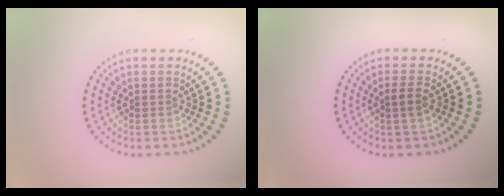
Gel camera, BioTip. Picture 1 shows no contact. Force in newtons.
{"total": 1.4, "press": 1.3, "slide": 0.7}